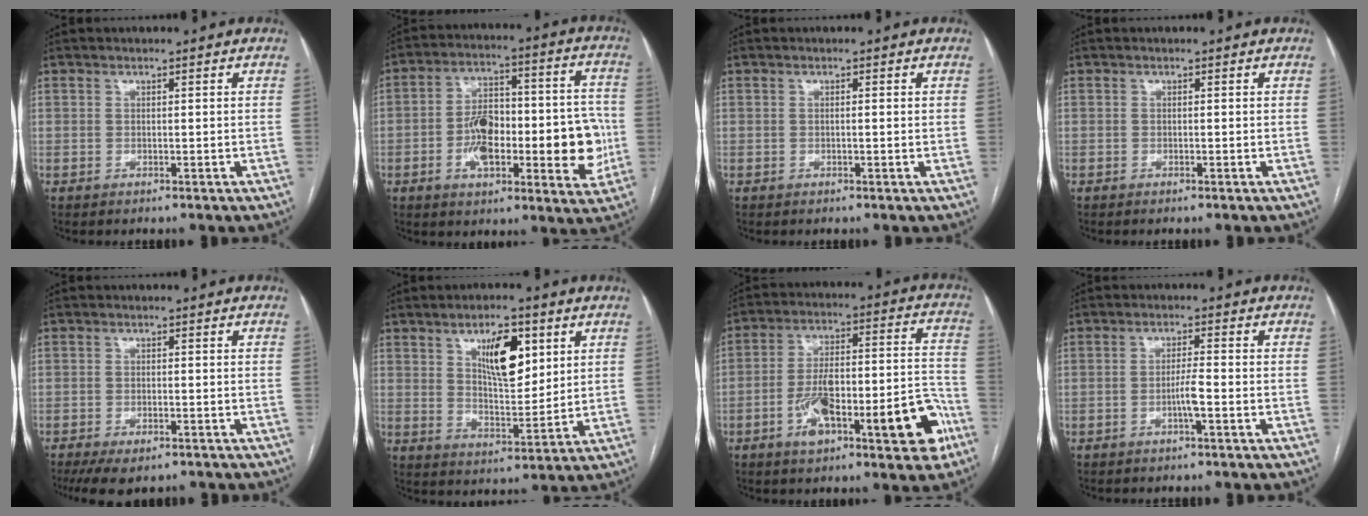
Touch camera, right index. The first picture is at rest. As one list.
[{"total": 18.0, "force": [-3.7, 6.9, 16.2], "torque": [-0.233, 0.031, -0.049]}, {"total": 0.7, "force": [0.1, 0.0, 0.7], "torque": [-0.013, 0.001, 0.001]}, {"total": 0.0}, {"total": 7.4, "force": [-5.6, 2.7, 4.0], "torque": [-0.061, -0.008, -0.085]}, {"total": 9.5, "force": [4.1, 3.5, 7.8], "torque": [-0.133, 0.003, 0.076]}, {"total": 17.8, "force": [-7.6, 4.9, 15.4], "torque": [-0.200, 0.041, -0.103]}, {"total": 3.0, "force": [-1.2, -0.1, 2.8], "torque": [-0.051, -0.001, -0.023]}]